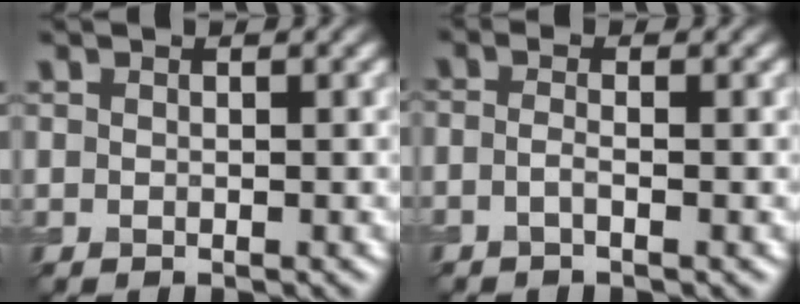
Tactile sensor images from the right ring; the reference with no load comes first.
{"total": 1.4, "force": [-0.5, 0.5, 1.3], "torque": [-0.022, -0.003, -0.016]}